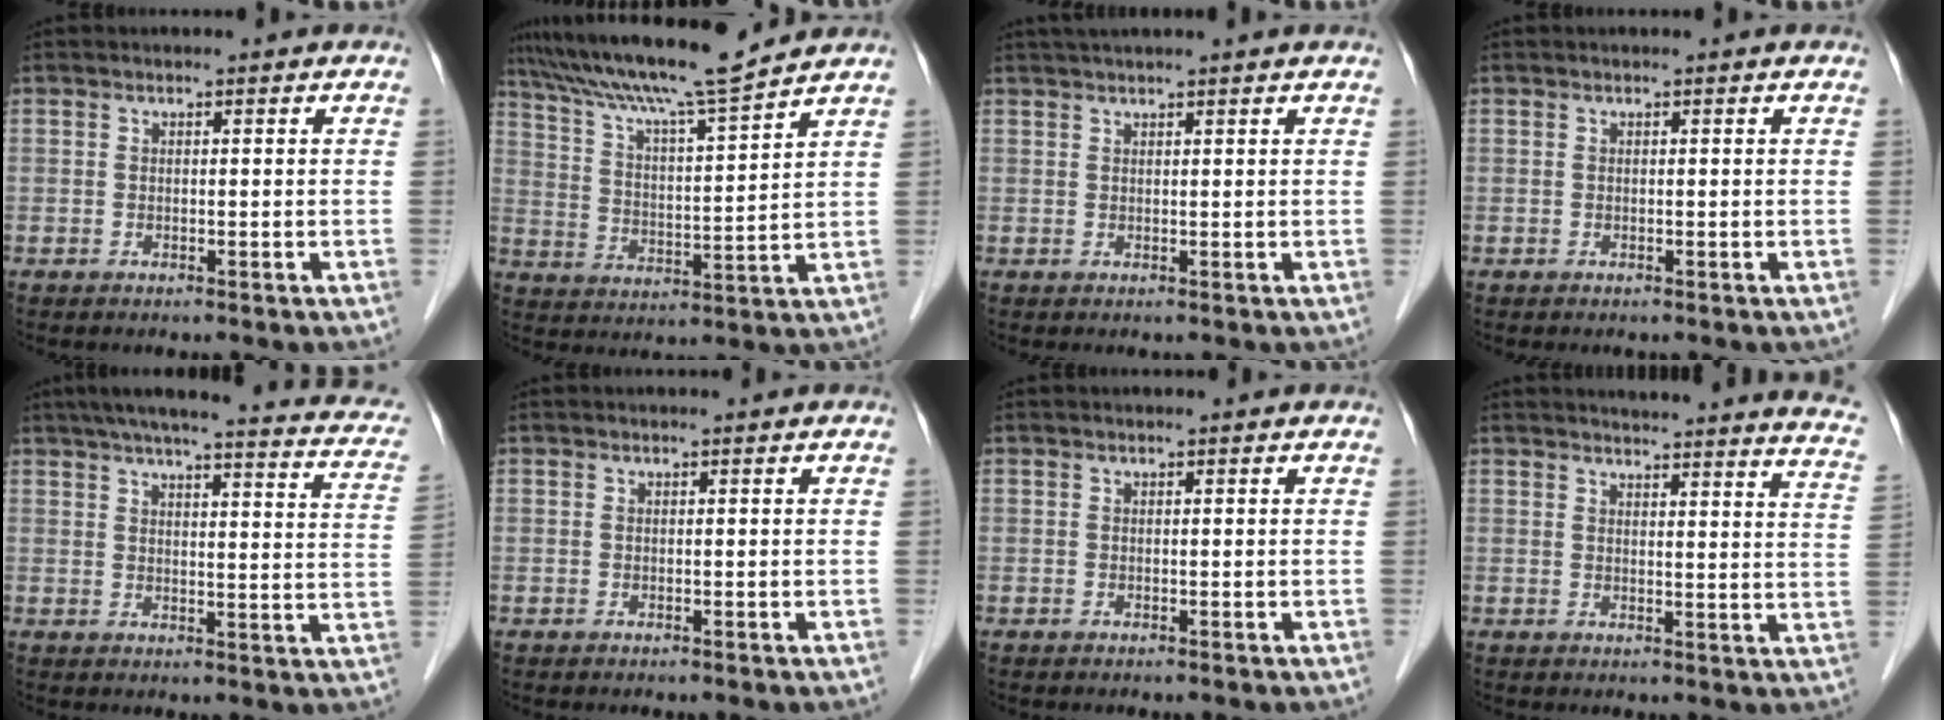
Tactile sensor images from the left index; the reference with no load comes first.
{"total": 14.4, "force": [12.7, -0.6, 6.9], "torque": [-0.128, 0.008, 0.212]}
{"total": 4.8, "force": [4.1, -0.8, 2.4], "torque": [-0.029, 0.034, 0.063]}
{"total": 0.0}
{"total": 23.6, "force": [19.3, 3.2, 13.2], "torque": [-0.180, 0.010, 0.219]}
{"total": 0.0}
{"total": 0.0}
{"total": 17.0, "force": [16.0, 0.5, 5.5], "torque": [-0.059, -0.071, 0.163]}